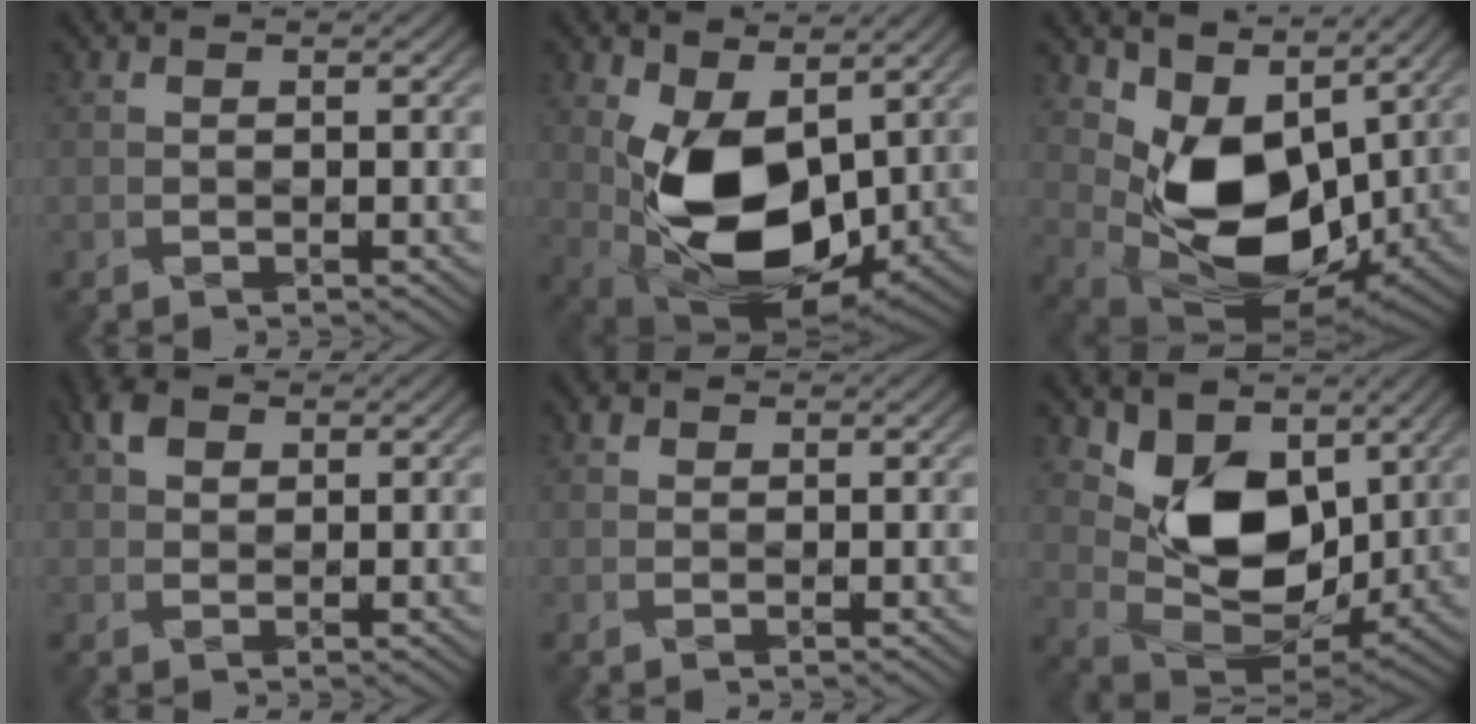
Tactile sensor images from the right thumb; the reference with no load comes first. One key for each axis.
{"total": 12.3, "fx": 1.1, "fy": 7.8, "fz": 9.4, "tx": -0.183, "ty": -0.026, "tz": 0.031}
{"total": 11.7, "fx": 3.7, "fy": 7.8, "fz": 8.0, "tx": -0.154, "ty": -0.023, "tz": 0.087}
{"total": 2.3, "fx": 1.4, "fy": 1.7, "fz": 0.8, "tx": -0.019, "ty": 0.001, "tz": 0.026}
{"total": 0.7, "fx": 0.5, "fy": 0.2, "fz": -0.3, "tx": 0.007, "ty": -0.005, "tz": 0.012}
{"total": 10.1, "fx": 4.4, "fy": 6.7, "fz": 6.1, "tx": -0.128, "ty": -0.022, "tz": 0.089}